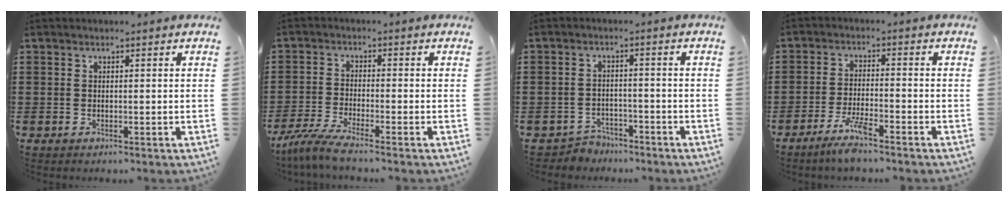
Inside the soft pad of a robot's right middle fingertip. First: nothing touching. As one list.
[{"total": 4.3, "force": [-3.6, -0.2, 2.3], "torque": [-0.068, -0.021, -0.075]}, {"total": 2.9, "force": [-2.8, 0.7, -0.3], "torque": [-0.007, -0.001, -0.062]}, {"total": 4.6, "force": [-3.4, 0.5, 3.1], "torque": [-0.072, -0.006, -0.066]}]